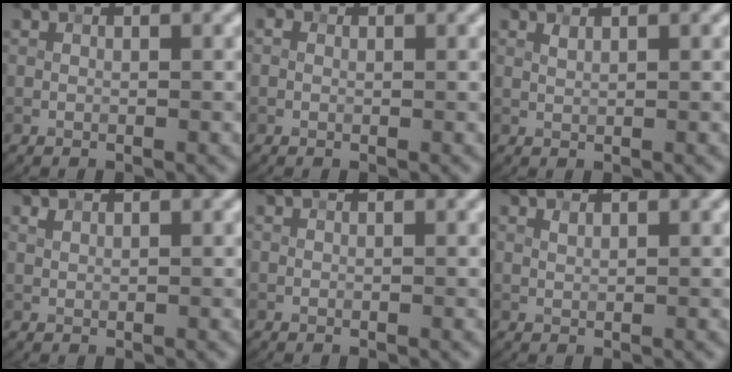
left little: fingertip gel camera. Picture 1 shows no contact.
{"total": 0.6, "force": [0.1, 0.5, 0.2], "torque": [-0.001, -0.004, -0.003]}
{"total": 0.6, "force": [0.4, 0.2, 0.4], "torque": [-0.012, -0.001, 0.010]}
{"total": 0.7, "force": [0.5, 0.3, 0.3], "torque": [-0.011, 0.001, 0.011]}
{"total": 0.0}
{"total": 0.6, "force": [0.4, 0.2, 0.4], "torque": [-0.011, 0.000, 0.009]}